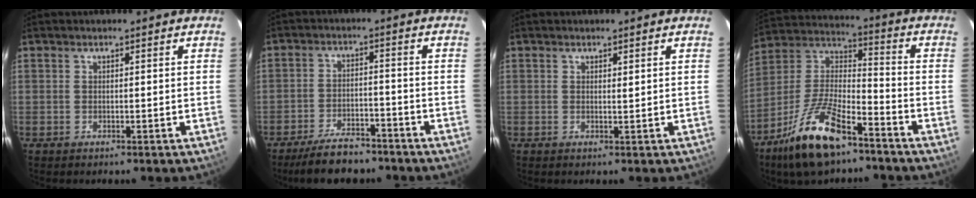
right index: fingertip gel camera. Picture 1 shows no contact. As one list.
[{"total": 8.0, "force": [-6.9, 2.8, 3.1], "torque": [-0.056, -0.008, -0.118]}, {"total": 0.7, "force": [0.4, 0.1, 0.5], "torque": [-0.008, -0.004, 0.007]}, {"total": 16.1, "force": [-10.6, 4.6, 11.2], "torque": [-0.236, -0.003, -0.193]}]